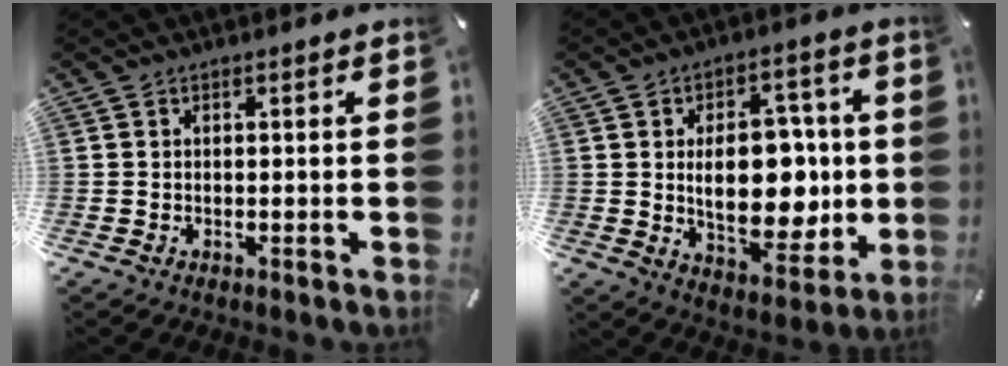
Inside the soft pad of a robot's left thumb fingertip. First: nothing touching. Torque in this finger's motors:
{"motor_torque": [1.02, 1.68, 0.98, -0.14, 0.43]}